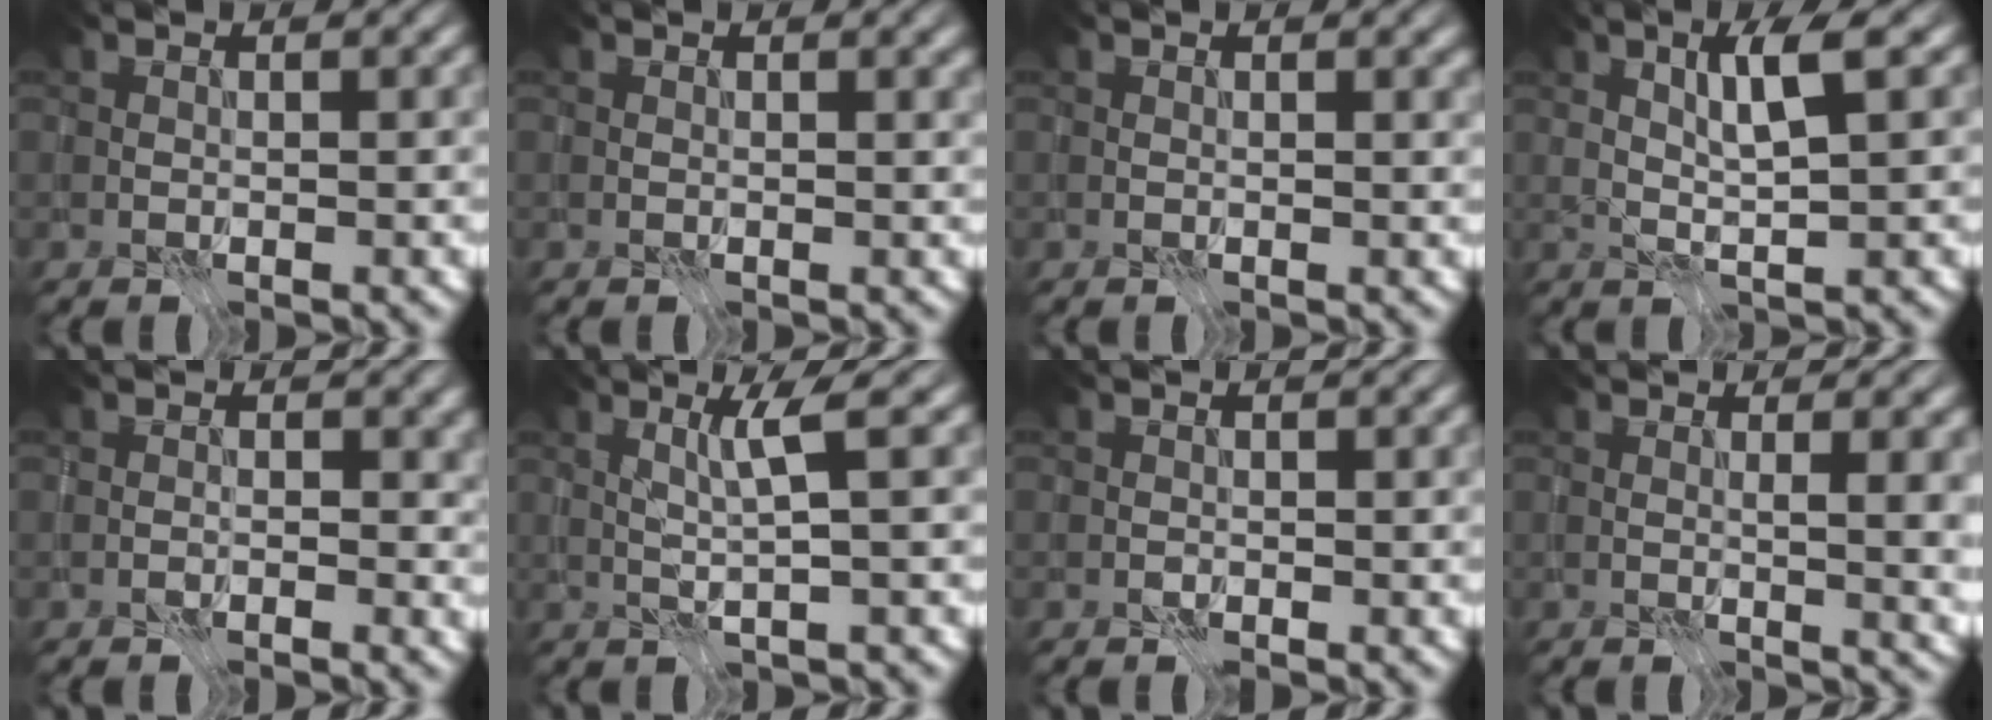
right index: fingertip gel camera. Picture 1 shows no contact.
{"total": 0.7, "force": [0.4, 0.1, 0.5], "torque": [-0.006, 0.002, 0.005]}
{"total": 0.7, "force": [0.5, 0.1, 0.5], "torque": [-0.005, 0.002, 0.006]}
{"total": 3.2, "force": [1.2, 0.4, 3.0], "torque": [-0.059, 0.006, 0.023]}
{"total": 1.2, "force": [-0.5, 0.7, 0.8], "torque": [-0.012, 0.002, -0.013]}
{"total": 2.4, "force": [0.6, -0.1, 2.3], "torque": [-0.049, 0.003, 0.014]}
{"total": 0.0}
{"total": 2.9, "force": [0.4, 0.7, 2.7], "torque": [-0.033, 0.001, 0.005]}